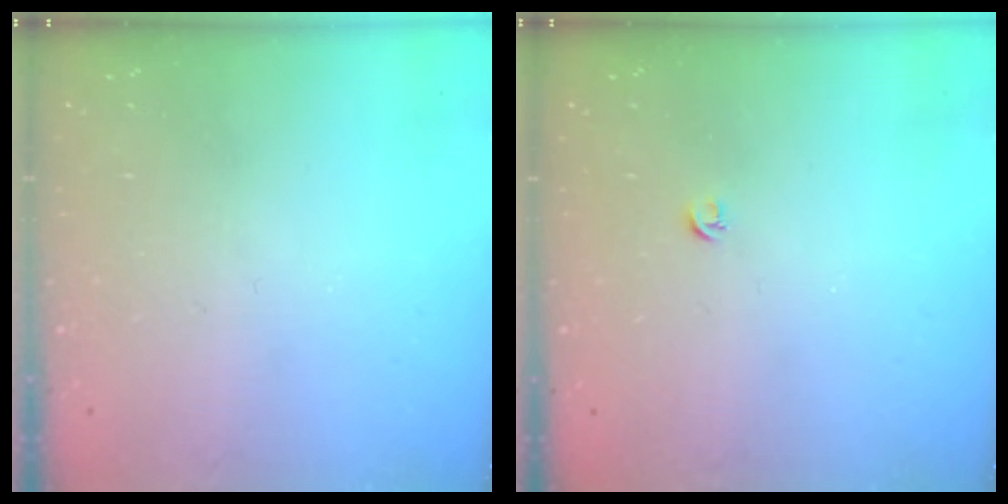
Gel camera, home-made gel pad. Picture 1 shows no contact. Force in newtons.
{"total": 3.4, "press": 3.4, "slide": 0.5}